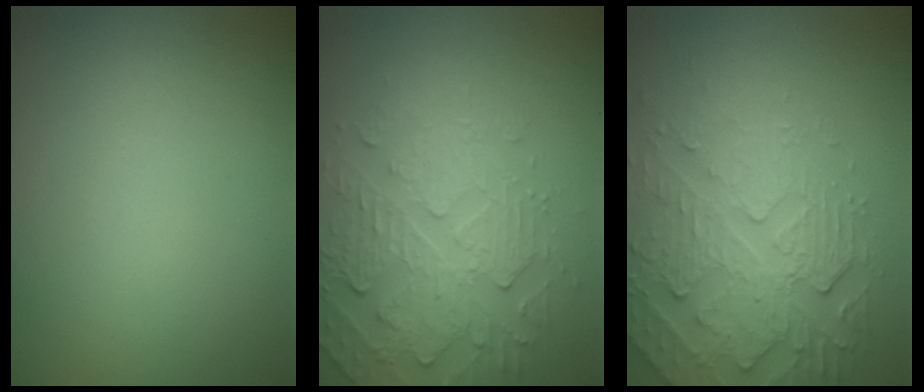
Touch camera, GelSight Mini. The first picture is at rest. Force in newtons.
{"total": 4.9, "press": 3.6, "slide": 3.4}
{"total": 4.7, "press": 4.3, "slide": 1.9}